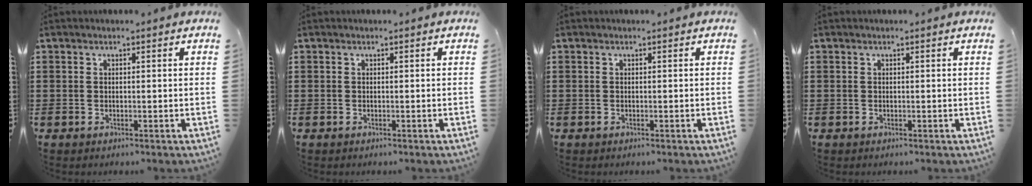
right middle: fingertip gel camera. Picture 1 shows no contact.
{"total": 0.0}
{"total": 0.0}
{"total": 0.0}